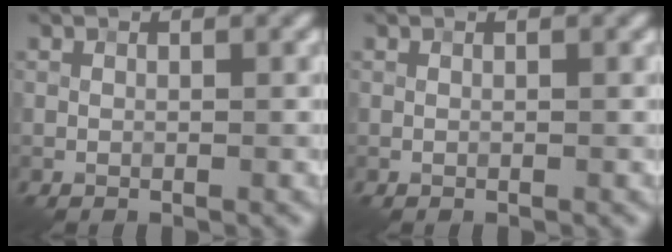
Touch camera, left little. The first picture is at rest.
{"total": 0.0}